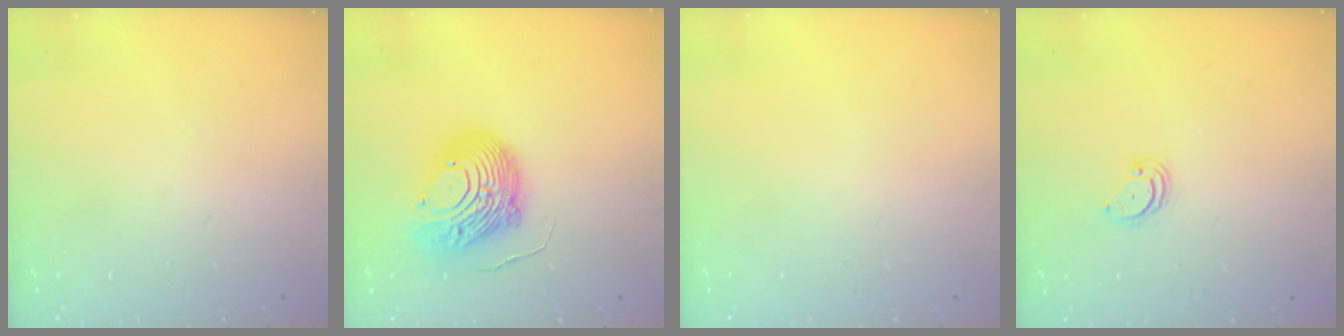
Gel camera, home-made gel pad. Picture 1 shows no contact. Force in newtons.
{"total": 13.5, "press": 13.4, "slide": 1.4}
{"total": 0.0}
{"total": 3.7, "press": 3.7, "slide": 0.3}